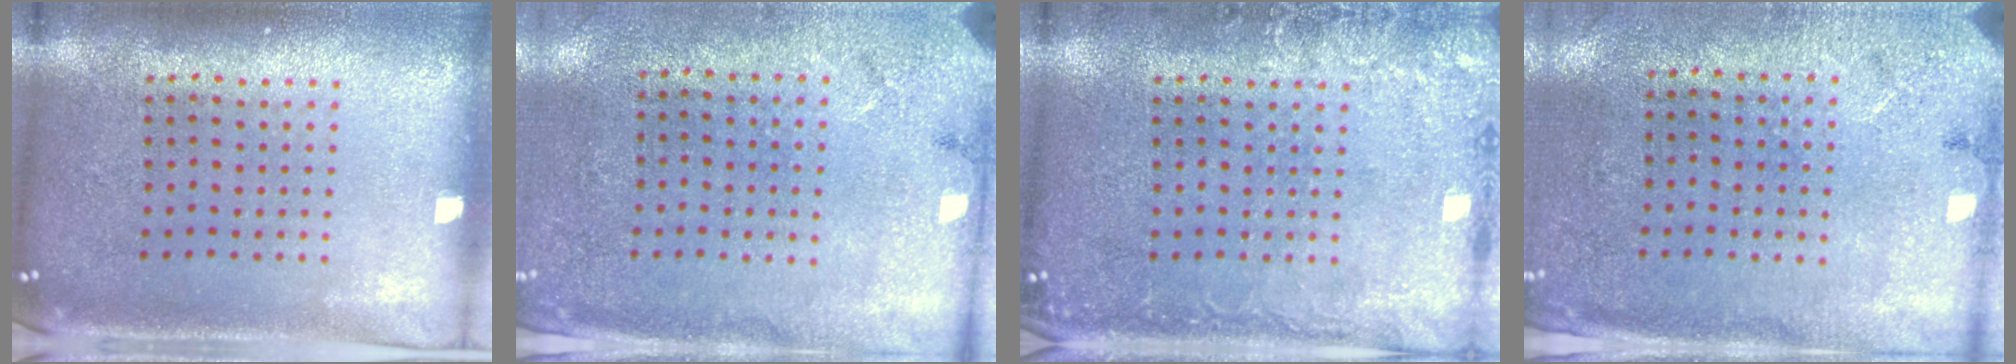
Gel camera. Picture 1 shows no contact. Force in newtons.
{"total": 2.7, "press": 2.2, "slide": 1.6}
{"total": 2.6, "press": 2.6, "slide": 0.3}
{"total": 2.6, "press": 2.1, "slide": 1.6}